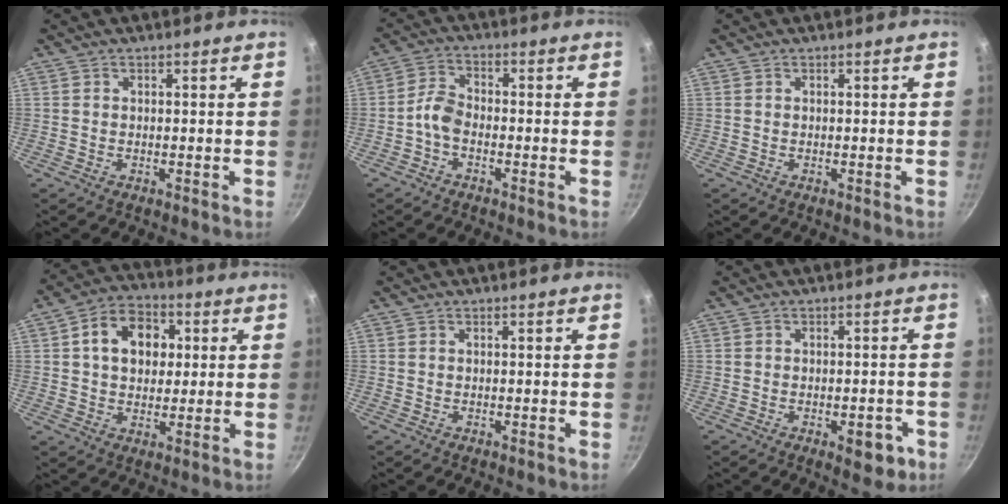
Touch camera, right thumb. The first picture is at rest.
{"total": 4.2, "force": [-2.0, 2.4, 2.8], "torque": [-0.056, 0.028, -0.049]}
{"total": 0.0}
{"total": 11.8, "force": [2.6, 9.0, 7.3], "torque": [-0.086, 0.014, 0.029]}
{"total": 0.0}
{"total": 5.6, "force": [-2.3, 2.9, 4.3], "torque": [-0.027, 0.017, -0.022]}